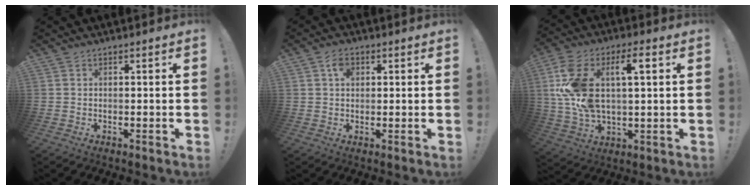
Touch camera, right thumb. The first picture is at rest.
{"total": 4.0, "force": [1.3, 3.0, 2.3], "torque": [-0.028, 0.001, 0.020]}
{"total": 16.4, "force": [4.4, 8.6, 13.2], "torque": [-0.261, 0.001, 0.073]}